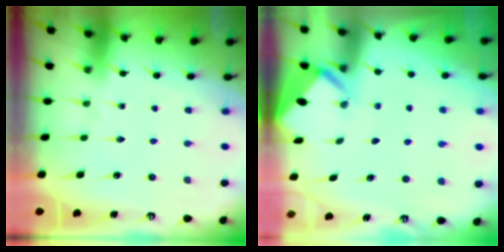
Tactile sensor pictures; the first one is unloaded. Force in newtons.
{"total": 2.9, "press": 2.9, "slide": 0.2}